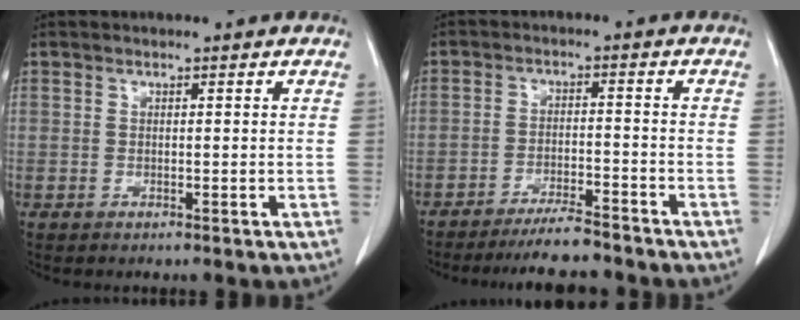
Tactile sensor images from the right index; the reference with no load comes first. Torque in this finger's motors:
{"motor_torque": [0.81, -0.86, 0.23, 0.04]}